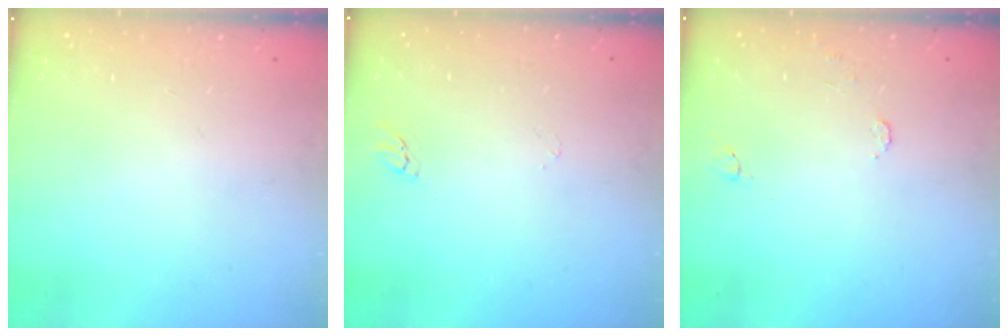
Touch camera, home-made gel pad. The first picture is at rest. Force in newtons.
{"total": 2.5, "press": 2.5, "slide": 0.2}
{"total": 6.1, "press": 6.1, "slide": 0.5}